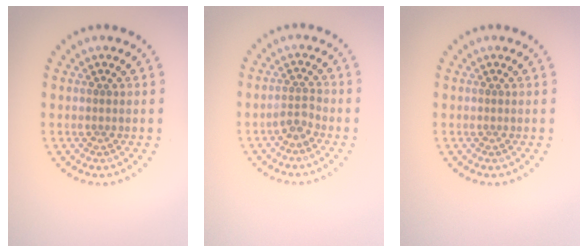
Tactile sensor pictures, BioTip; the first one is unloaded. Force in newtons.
{"total": 1.6, "press": 1.3, "slide": 1.0}
{"total": 0.0}